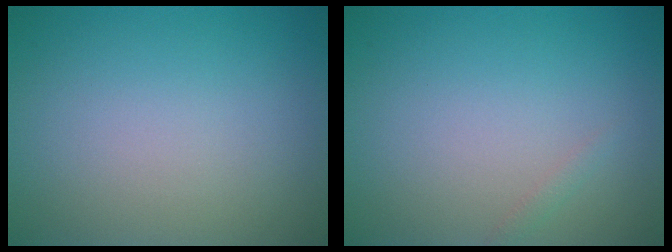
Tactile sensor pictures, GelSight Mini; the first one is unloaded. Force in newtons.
{"total": 0.6, "press": 0.6, "slide": 0.0}